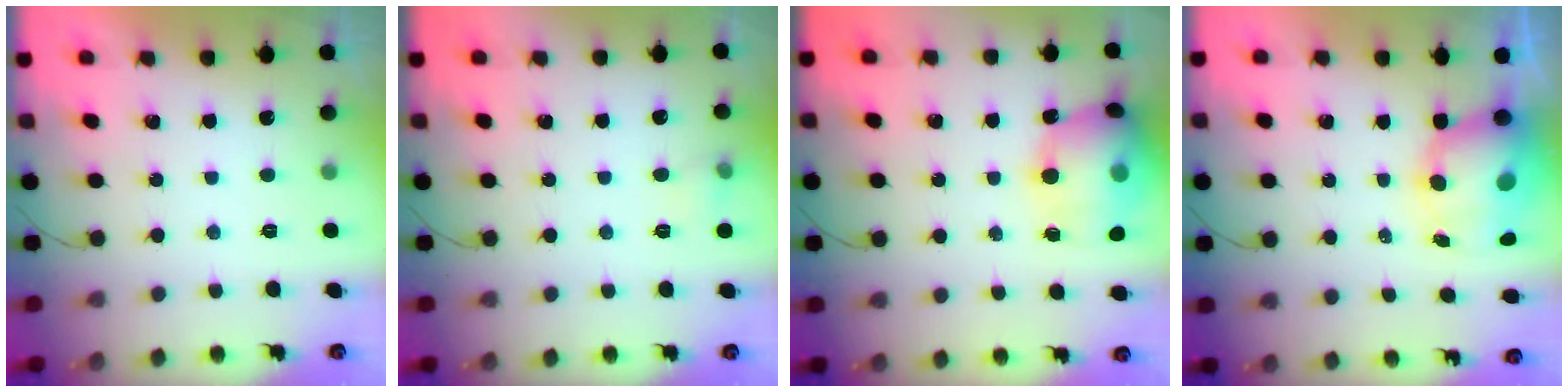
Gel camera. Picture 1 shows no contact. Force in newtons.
{"total": 4.8, "press": 4.5, "slide": 1.6}
{"total": 16.6, "press": 16.3, "slide": 3.3}
{"total": 11.0, "press": 10.6, "slide": 2.9}